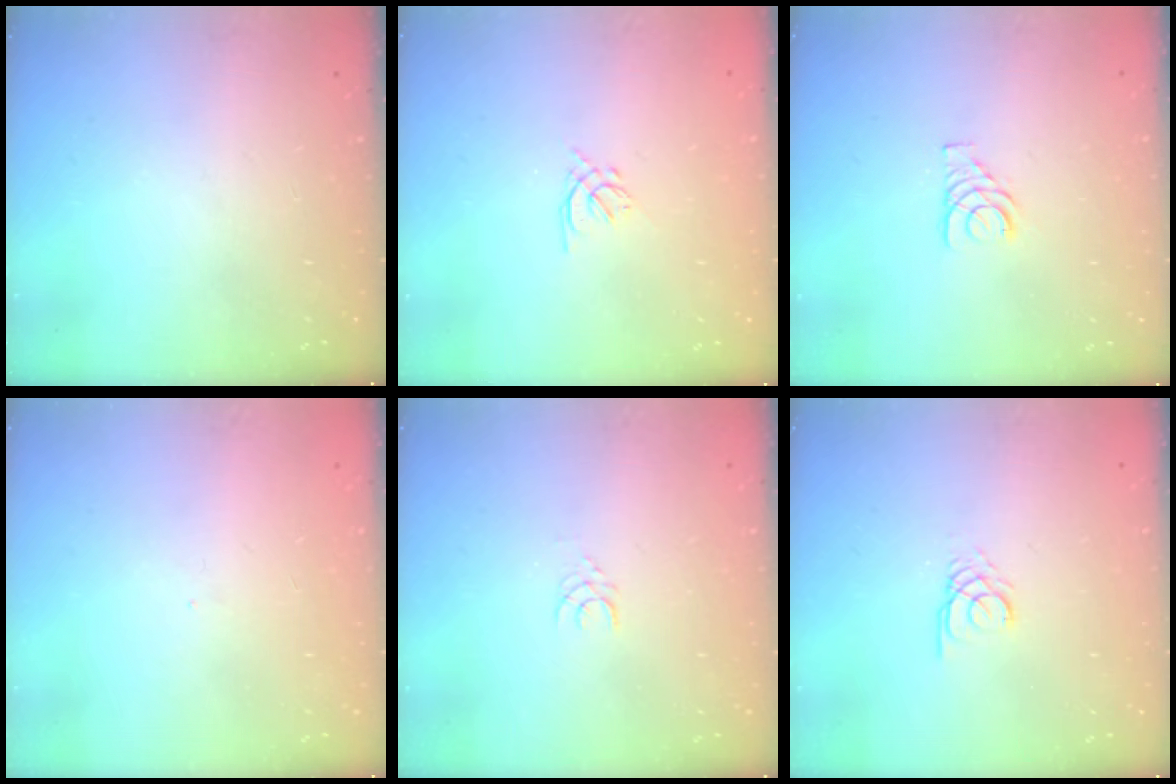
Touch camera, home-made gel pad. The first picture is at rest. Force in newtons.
{"total": 1.7, "press": 1.6, "slide": 0.5}
{"total": 4.1, "press": 4.0, "slide": 0.6}
{"total": 0.9, "press": 0.8, "slide": 0.4}
{"total": 2.7, "press": 2.7, "slide": 0.2}
{"total": 3.0, "press": 3.0, "slide": 0.3}